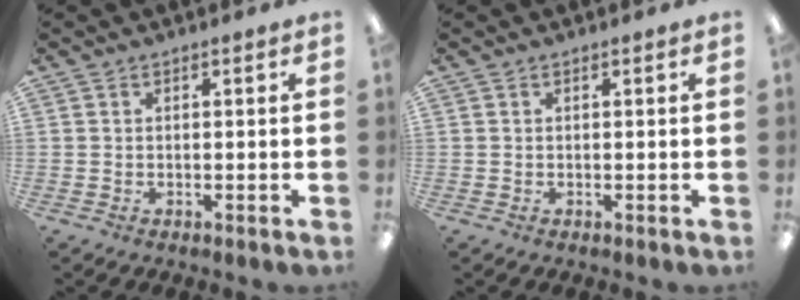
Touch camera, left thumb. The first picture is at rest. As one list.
[{"total": 0.0}]